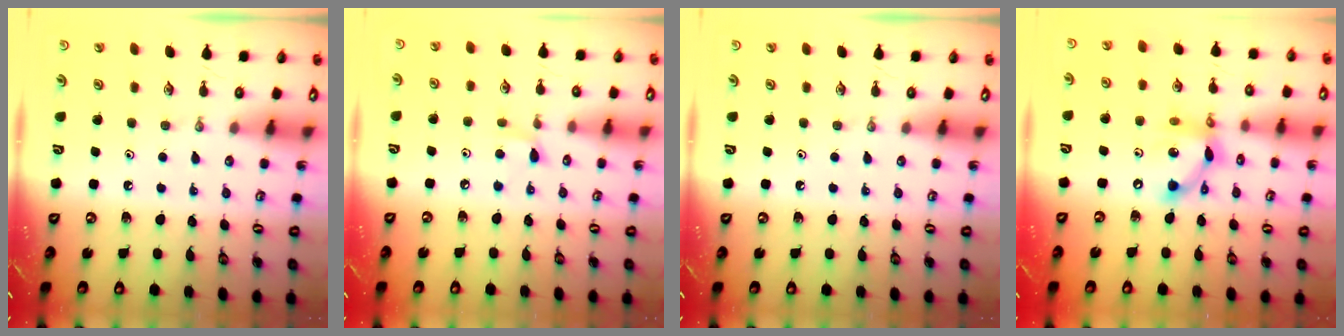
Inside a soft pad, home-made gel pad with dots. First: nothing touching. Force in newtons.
{"total": 5.8, "press": 5.8, "slide": 0.5}
{"total": 0.0}
{"total": 12.6, "press": 12.6, "slide": 0.6}